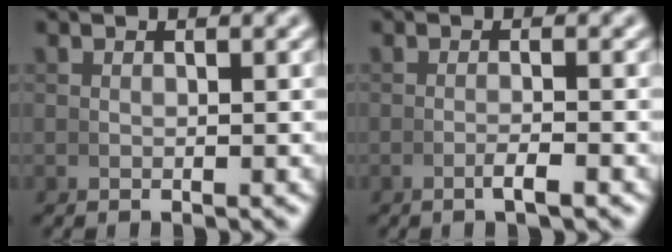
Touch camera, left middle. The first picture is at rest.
{"total": 1.5, "force": [-1.1, 0.1, 1.0], "torque": [-0.022, 0.001, -0.021]}